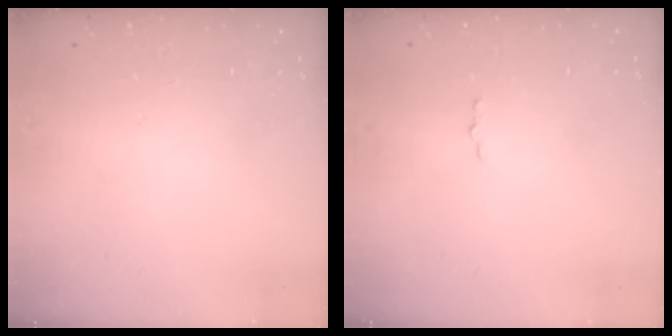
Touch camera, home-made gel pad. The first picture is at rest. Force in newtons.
{"total": 1.5, "press": 1.5, "slide": 0.2}